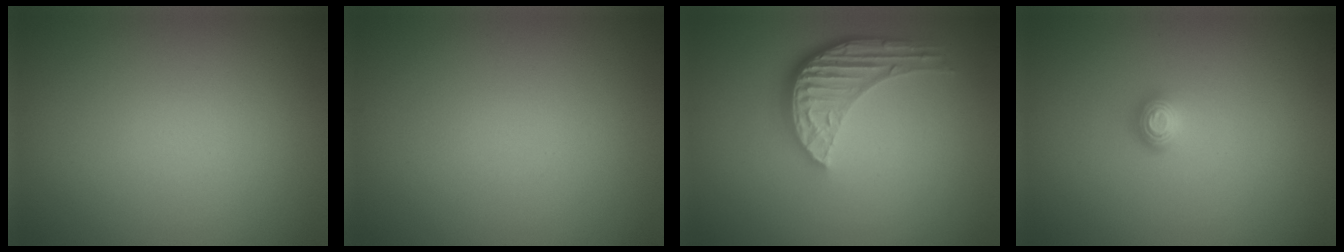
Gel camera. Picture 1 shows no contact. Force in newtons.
{"total": 0.0}
{"total": 5.0, "press": 3.8, "slide": 3.3}
{"total": 1.1, "press": 1.1, "slide": 0.1}